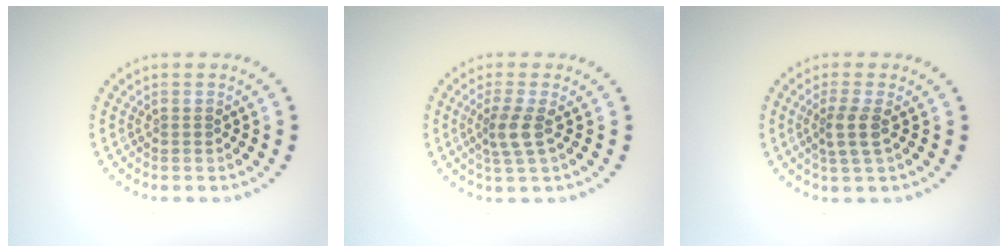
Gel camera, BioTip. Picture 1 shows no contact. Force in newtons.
{"total": 2.5, "press": 1.9, "slide": 1.6}
{"total": 2.3, "press": 1.9, "slide": 1.4}